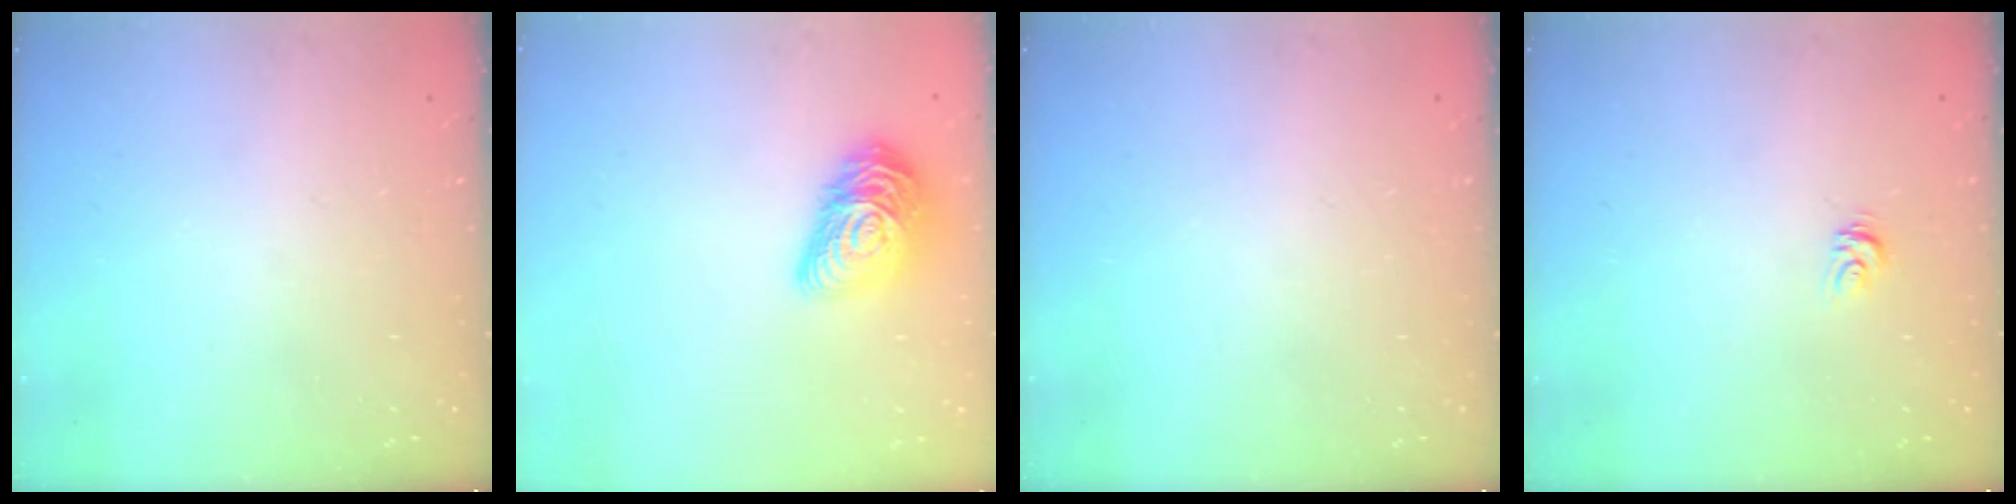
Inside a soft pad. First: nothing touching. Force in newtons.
{"total": 16.0, "press": 16.0, "slide": 0.6}
{"total": 0.0}
{"total": 3.5, "press": 3.5, "slide": 0.1}